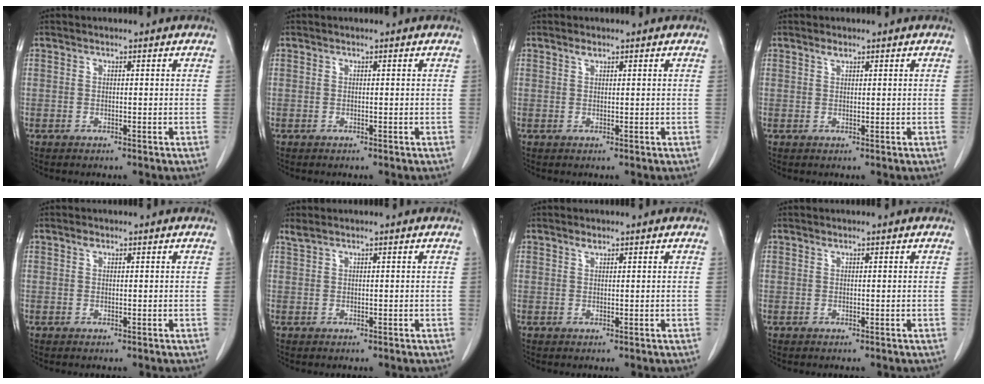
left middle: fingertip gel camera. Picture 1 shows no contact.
{"total": 0.0}
{"total": 0.7, "force": [0.6, 0.2, 0.4], "torque": [-0.013, 0.000, 0.012]}
{"total": 0.9, "force": [0.7, 0.2, 0.4], "torque": [-0.013, 0.000, 0.014]}
{"total": 0.6, "force": [0.4, 0.3, 0.3], "torque": [-0.007, 0.002, 0.006]}
{"total": 1.0, "force": [0.9, 0.0, 0.5], "torque": [-0.015, 0.012, 0.023]}
{"total": 0.7, "force": [0.6, 0.2, 0.3], "torque": [-0.011, -0.002, 0.012]}
{"total": 0.0}